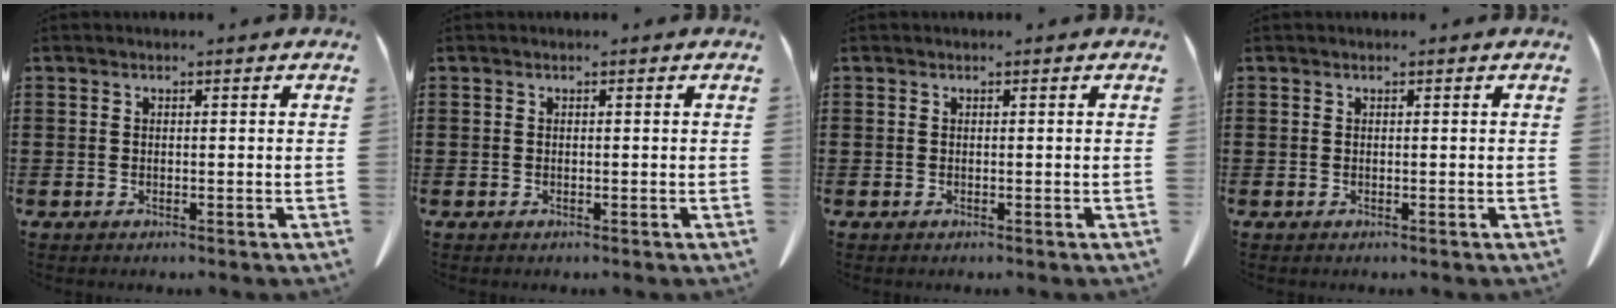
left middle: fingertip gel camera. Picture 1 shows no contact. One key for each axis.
{"total": 0.0}
{"total": 0.0}
{"total": 0.0}